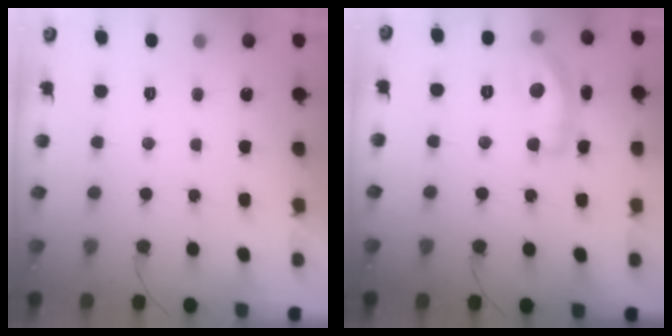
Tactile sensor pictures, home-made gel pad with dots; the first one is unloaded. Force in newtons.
{"total": 13.6, "press": 13.6, "slide": 0.7}